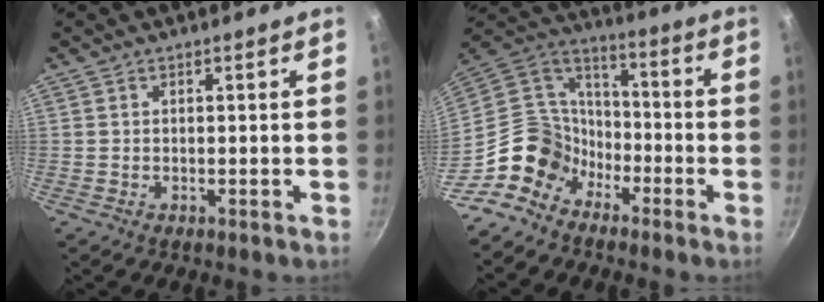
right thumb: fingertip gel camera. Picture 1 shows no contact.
{"total": 12.8, "force": [-7.8, 9.4, 3.6], "torque": [-0.021, 0.080, -0.170]}